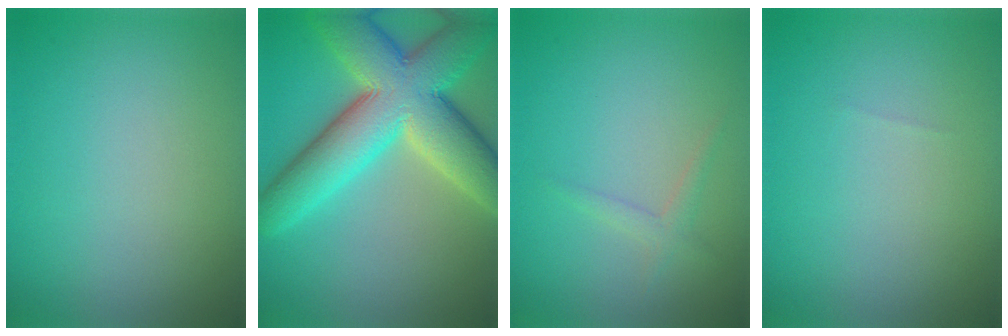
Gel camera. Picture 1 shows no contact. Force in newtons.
{"total": 11.9, "press": 11.8, "slide": 0.5}
{"total": 1.2, "press": 1.1, "slide": 0.1}
{"total": 0.0}